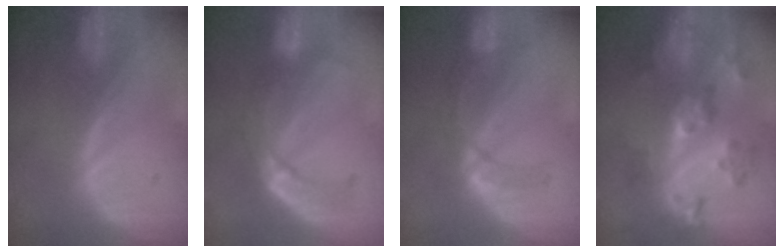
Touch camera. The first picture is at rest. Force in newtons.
{"total": 8.1, "press": 6.8, "slide": 4.4}
{"total": 4.7, "press": 4.6, "slide": 1.0}
{"total": 8.6, "press": 7.7, "slide": 3.8}